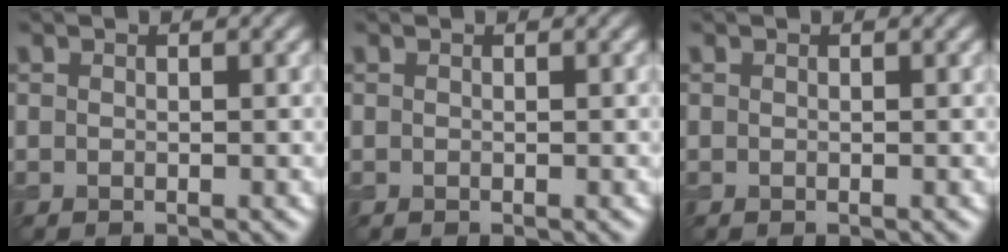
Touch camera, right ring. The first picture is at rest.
{"total": 0.0}
{"total": 0.0}